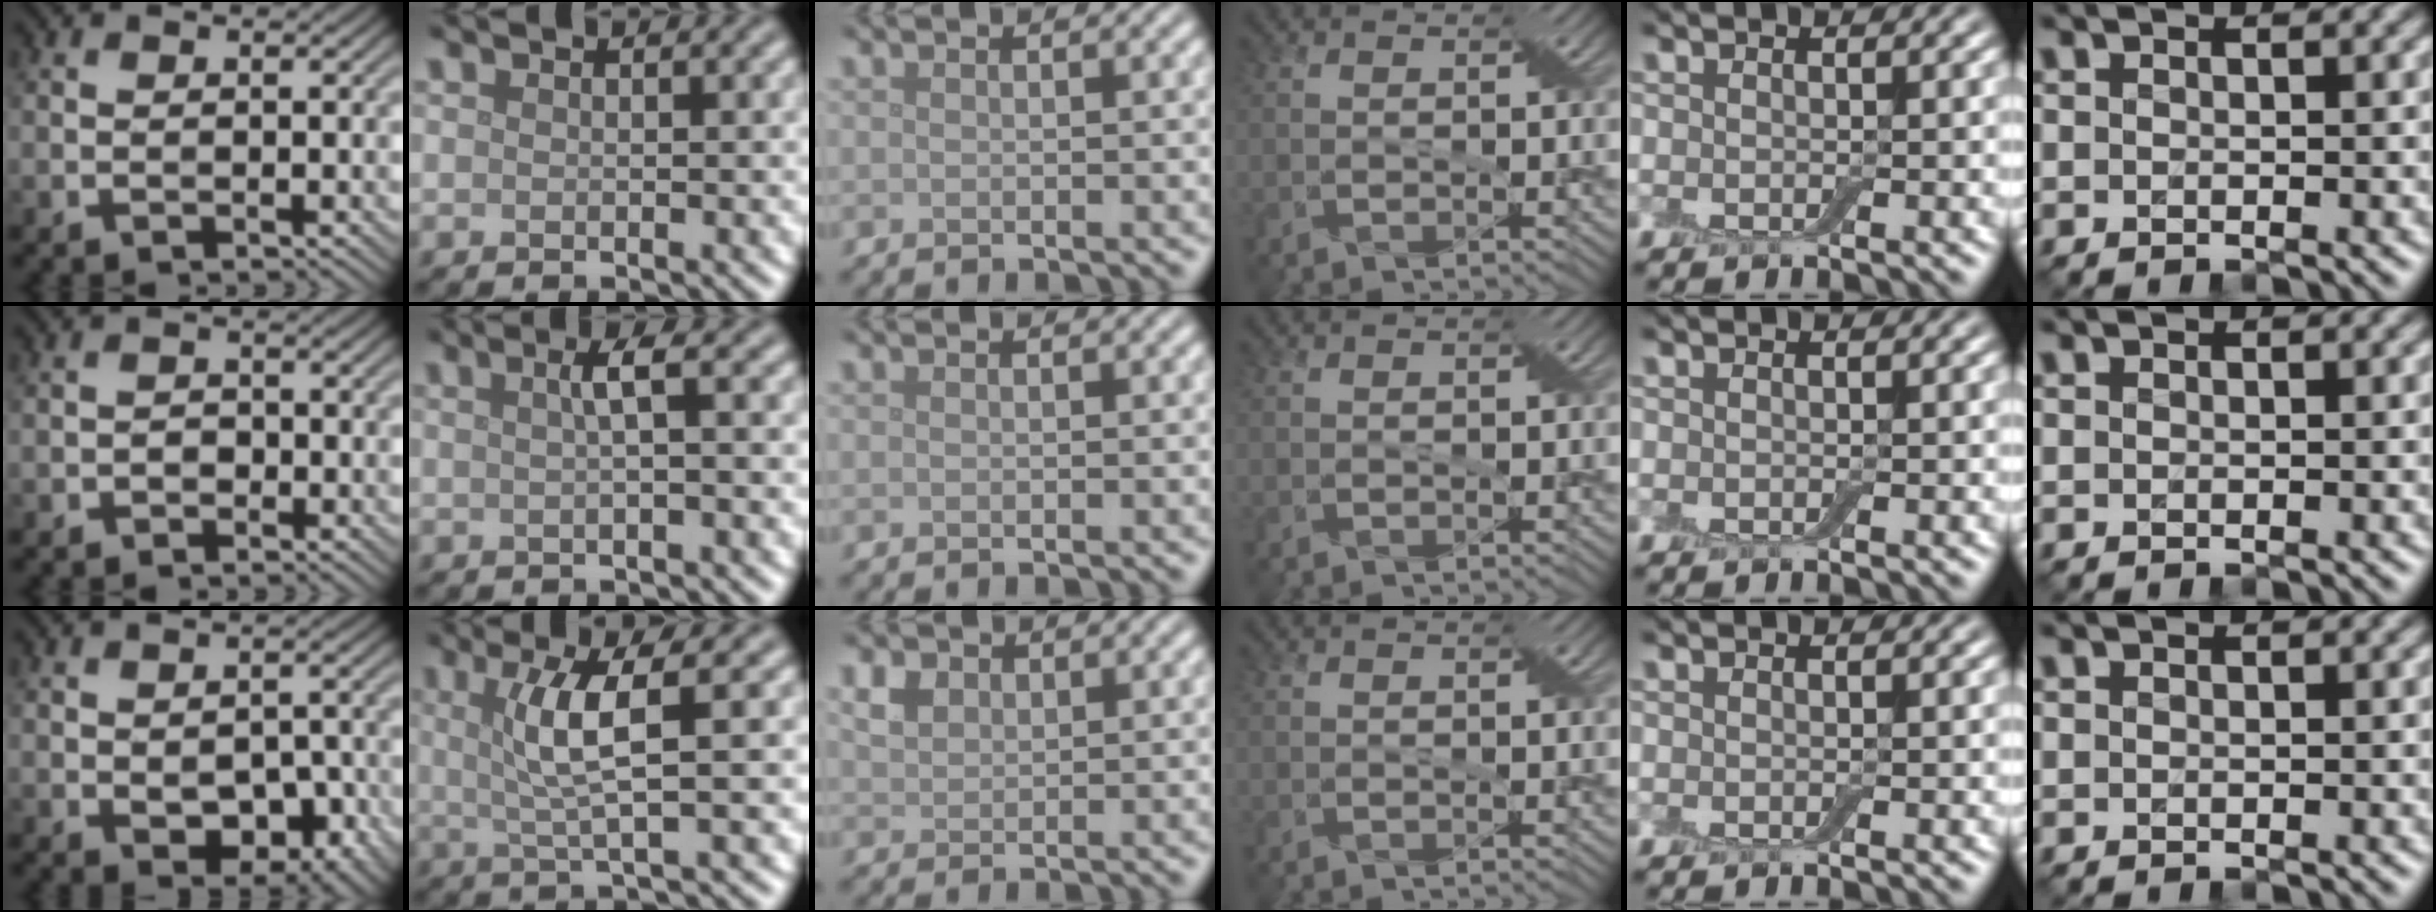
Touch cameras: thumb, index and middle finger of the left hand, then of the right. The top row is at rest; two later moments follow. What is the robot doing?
{"motion": "pour", "object": "bowl"}